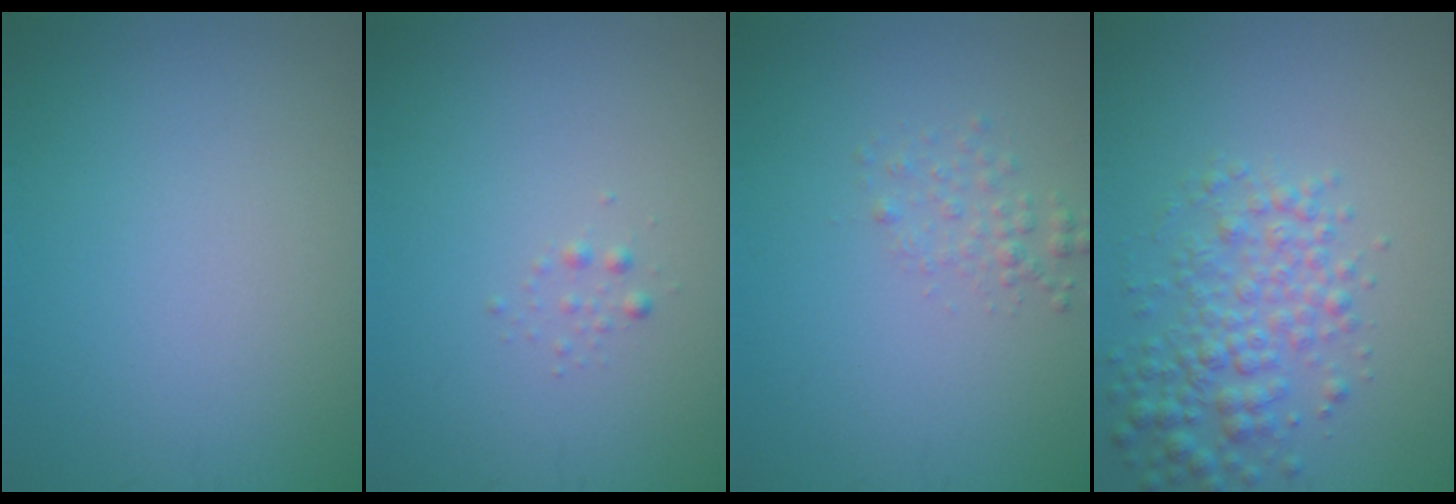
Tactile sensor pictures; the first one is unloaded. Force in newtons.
{"total": 0.6, "press": 0.6, "slide": 0.0}
{"total": 1.4, "press": 1.4, "slide": 0.1}
{"total": 4.1, "press": 4.1, "slide": 0.1}